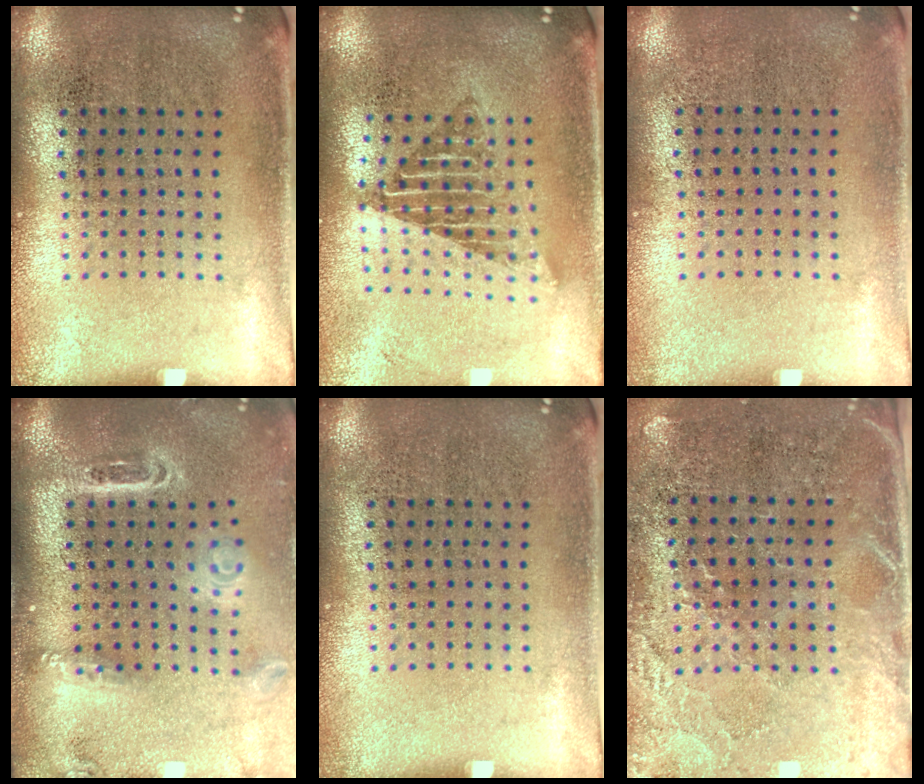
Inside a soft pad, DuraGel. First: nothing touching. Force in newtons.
{"total": 1.6, "press": 1.4, "slide": 0.9}
{"total": 0.0}
{"total": 2.8, "press": 1.9, "slide": 2.0}
{"total": 0.0}
{"total": 3.1, "press": 2.7, "slide": 1.5}